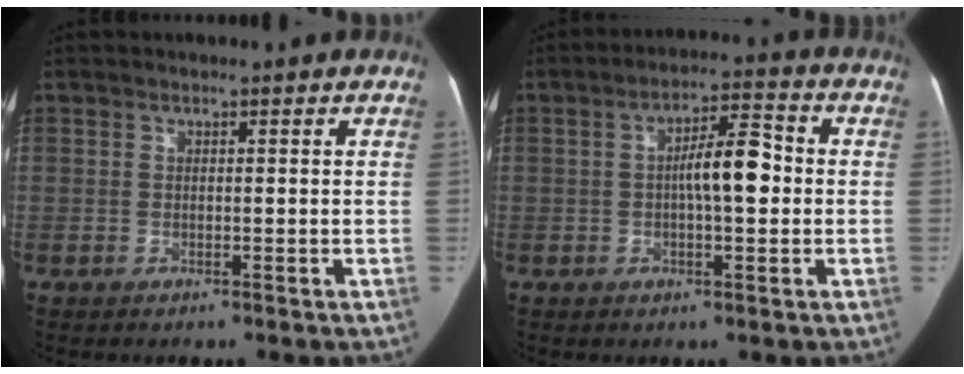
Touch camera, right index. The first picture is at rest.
{"total": 7.5, "force": [-0.1, 2.0, 7.2], "torque": [-0.123, 0.023, -0.002]}